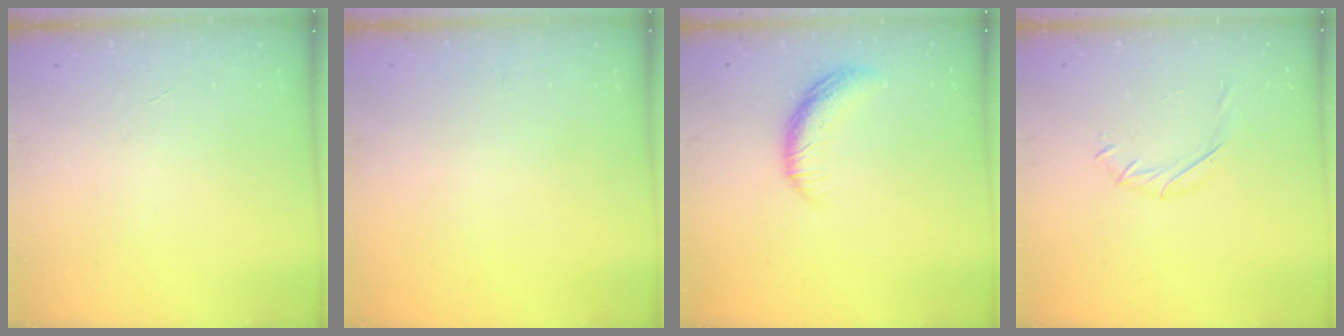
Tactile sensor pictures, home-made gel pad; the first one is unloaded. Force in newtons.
{"total": 0.0}
{"total": 10.1, "press": 10.1, "slide": 0.8}
{"total": 3.8, "press": 3.7, "slide": 1.0}